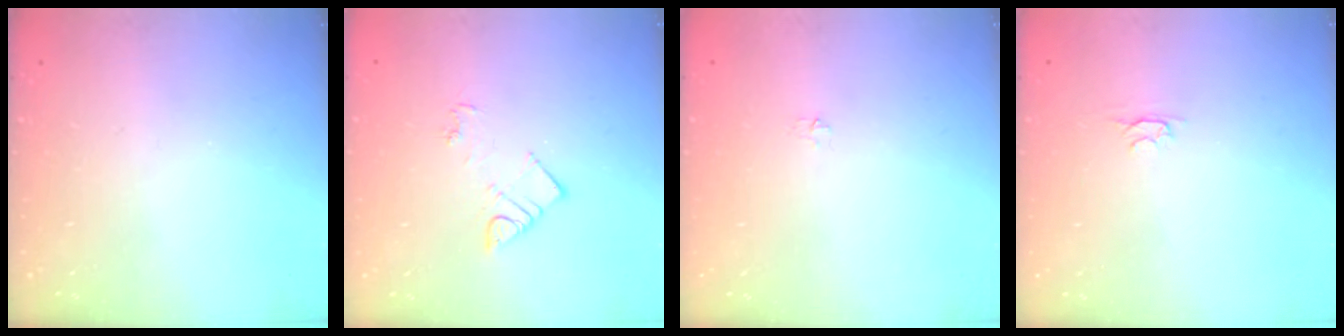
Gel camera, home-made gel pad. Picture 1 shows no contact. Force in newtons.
{"total": 5.0, "press": 5.0, "slide": 0.2}
{"total": 3.1, "press": 3.0, "slide": 0.4}
{"total": 2.4, "press": 2.3, "slide": 0.5}